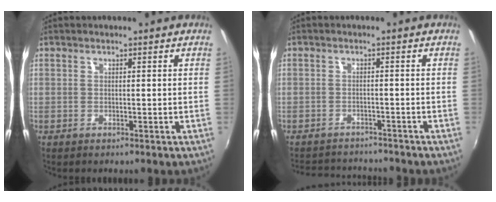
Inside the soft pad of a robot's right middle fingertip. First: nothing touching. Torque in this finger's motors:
{"motor_torque": [0.29, -0.81, -0.12, -0.12]}